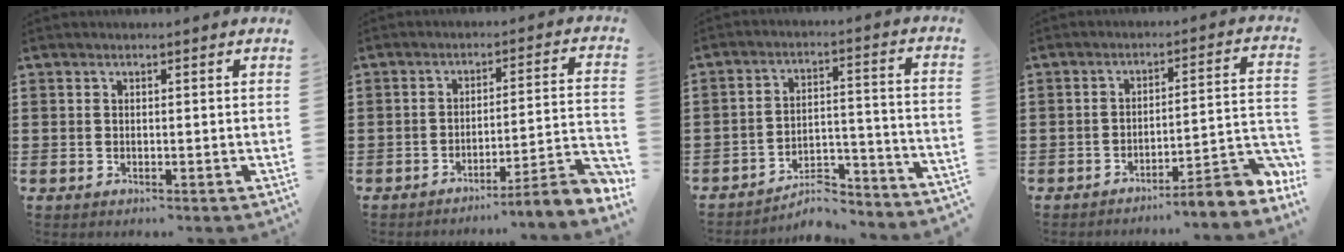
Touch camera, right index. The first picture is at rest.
{"total": 4.4, "force": [-3.3, -0.5, 2.8], "torque": [-0.050, -0.026, -0.069]}
{"total": 6.4, "force": [-5.9, 1.1, 2.3], "torque": [-0.033, 0.006, -0.113]}
{"total": 5.8, "force": [-4.5, 0.2, 3.6], "torque": [-0.056, -0.015, -0.087]}